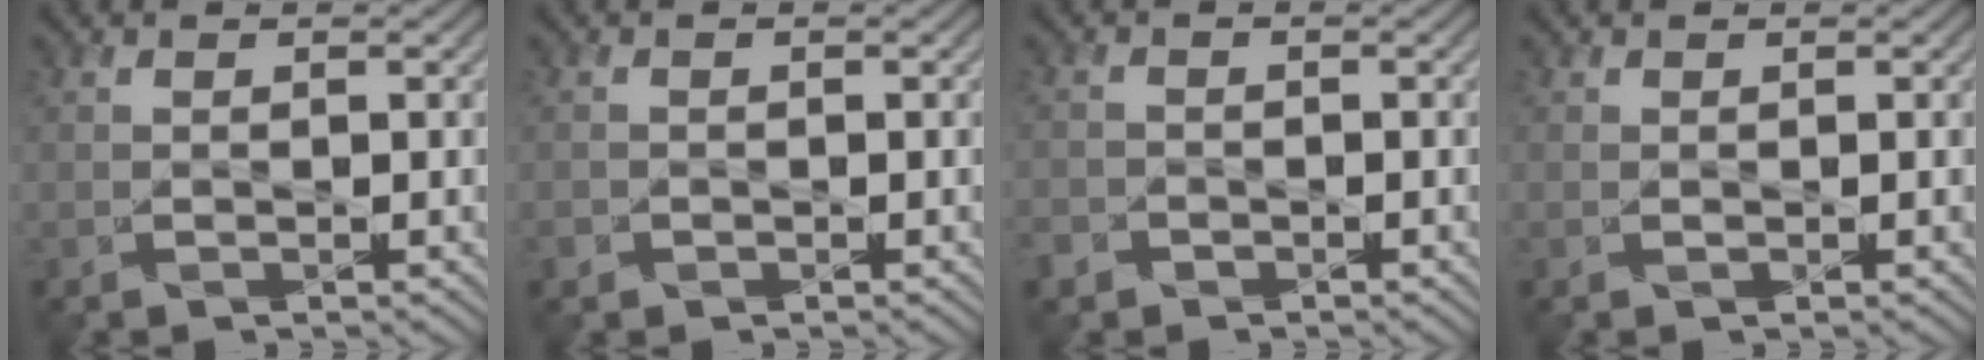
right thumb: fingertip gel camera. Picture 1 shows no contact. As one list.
[{"total": 0.7, "force": [-0.4, 0.6, -0.1], "torque": [0.005, -0.005, -0.009]}, {"total": 2.1, "force": [-1.5, 1.4, 0.1], "torque": [-0.001, -0.008, -0.036]}, {"total": 0.0}]